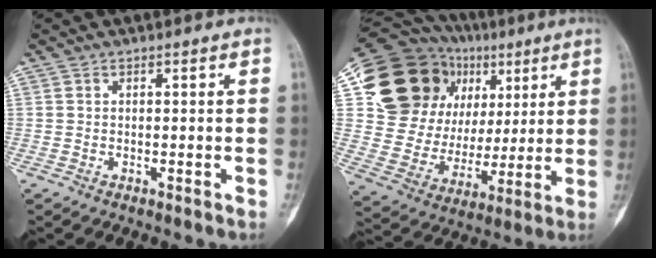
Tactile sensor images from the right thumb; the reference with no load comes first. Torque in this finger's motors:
{"motor_torque": [1.08, 2.11, 0.03, -0.12, -0.10]}